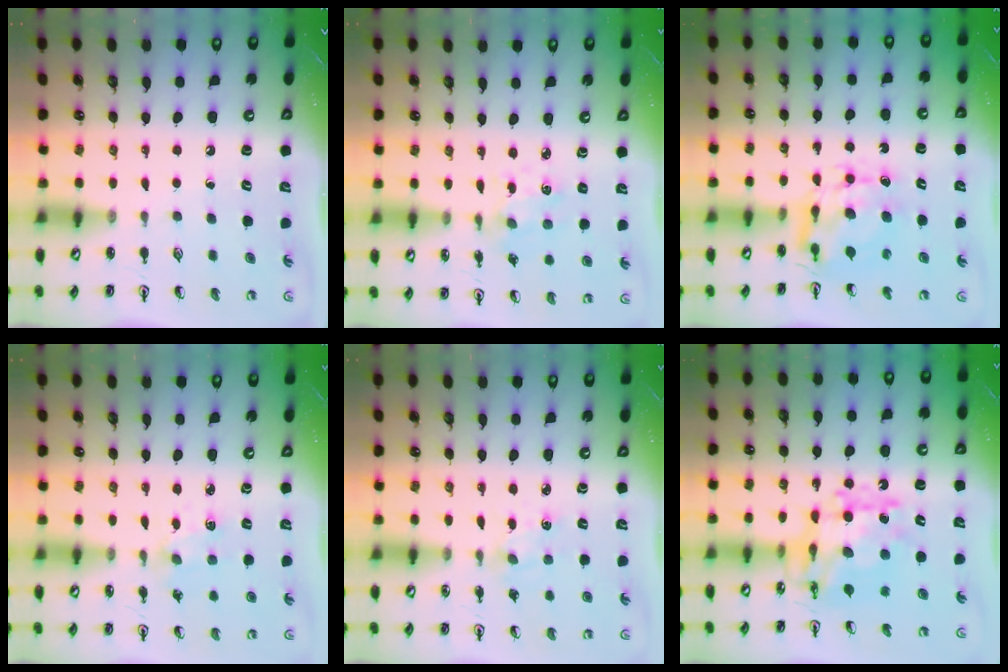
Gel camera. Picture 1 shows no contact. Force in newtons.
{"total": 1.9, "press": 1.9, "slide": 0.3}
{"total": 7.7, "press": 7.7, "slide": 0.7}
{"total": 2.7, "press": 2.7, "slide": 0.4}
{"total": 2.7, "press": 2.7, "slide": 0.4}
{"total": 12.7, "press": 12.7, "slide": 1.1}